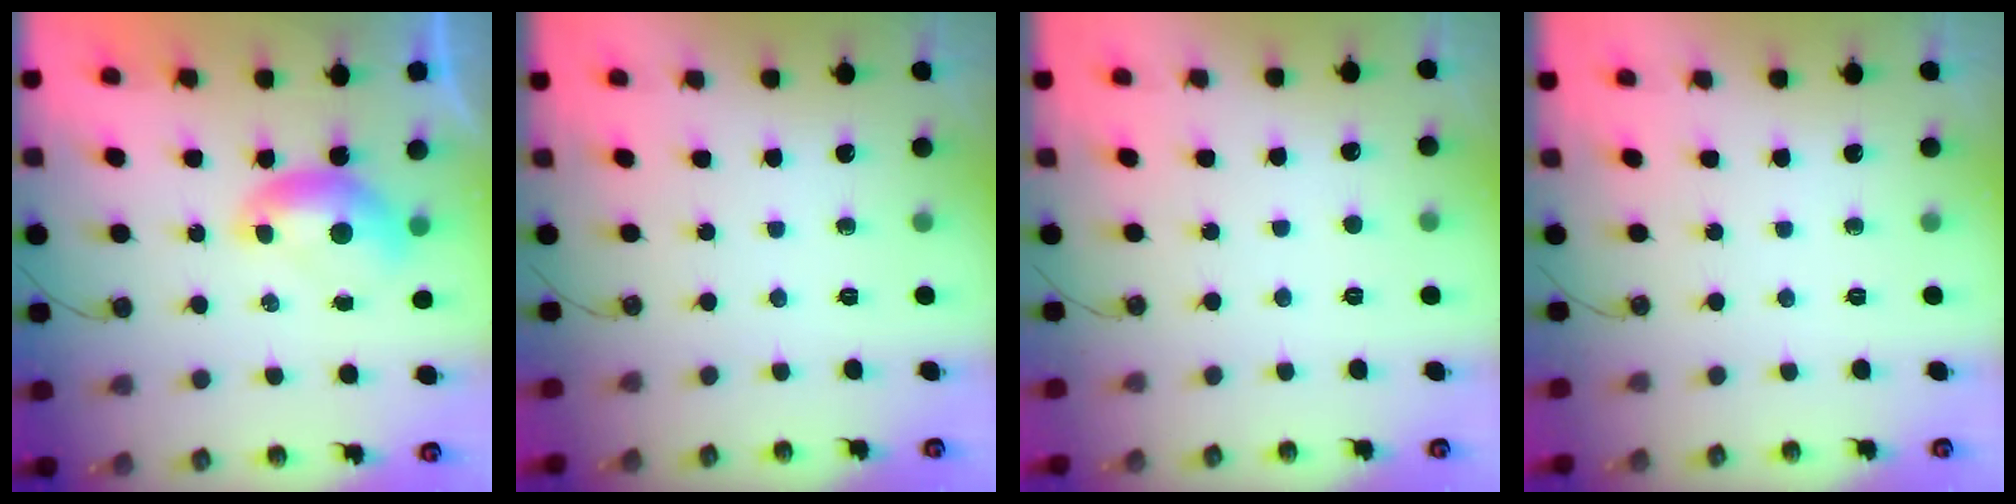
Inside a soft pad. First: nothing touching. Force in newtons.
{"total": 0.0}
{"total": 2.7, "press": 2.7, "slide": 0.3}
{"total": 0.0}